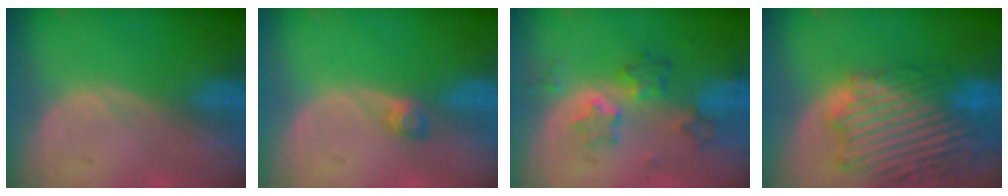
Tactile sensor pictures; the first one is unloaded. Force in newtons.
{"total": 2.0, "press": 1.7, "slide": 1.1}
{"total": 6.0, "press": 5.8, "slide": 1.7}
{"total": 14.1, "press": 12.1, "slide": 7.2}